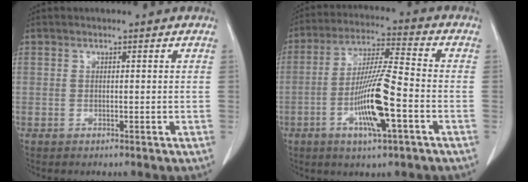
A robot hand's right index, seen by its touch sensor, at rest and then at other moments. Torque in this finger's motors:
{"motor_torque": [1.17, -0.04, 0.36, 0.12]}